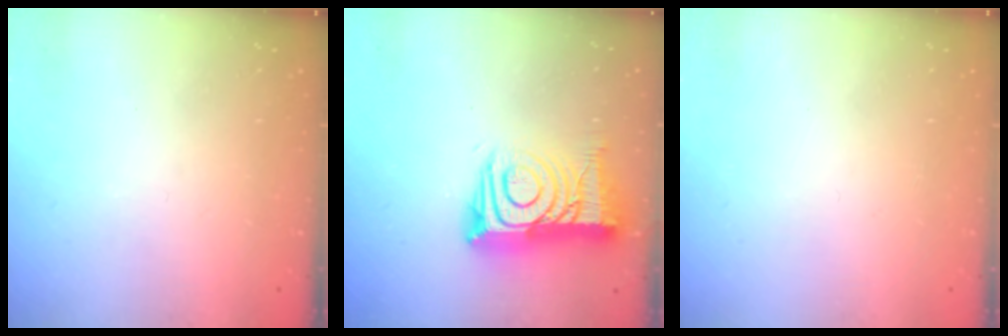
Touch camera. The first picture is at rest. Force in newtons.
{"total": 17.3, "press": 17.2, "slide": 1.3}
{"total": 1.8, "press": 1.7, "slide": 0.1}